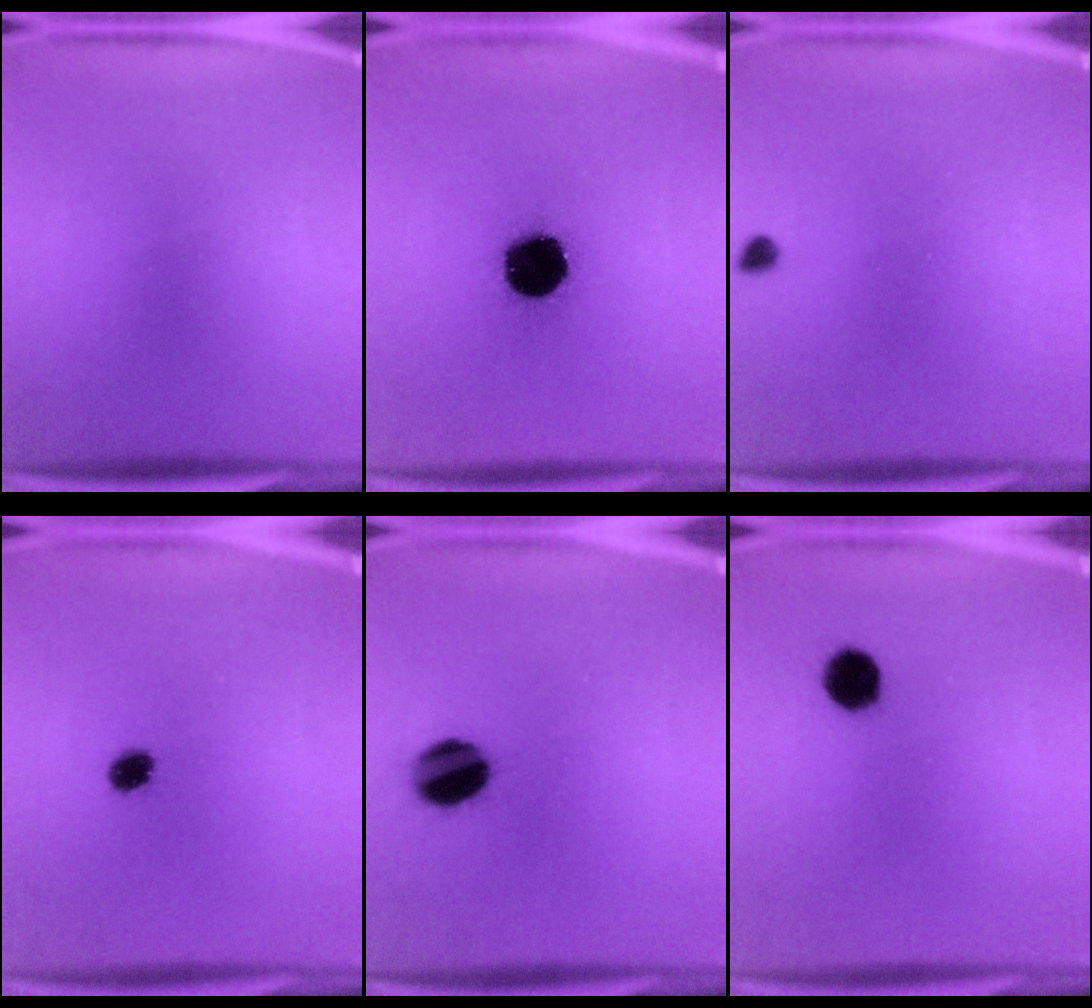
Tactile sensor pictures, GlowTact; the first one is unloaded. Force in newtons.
{"total": 16.7}
{"total": 1.2}
{"total": 3.3}
{"total": 10.7}
{"total": 5.3}